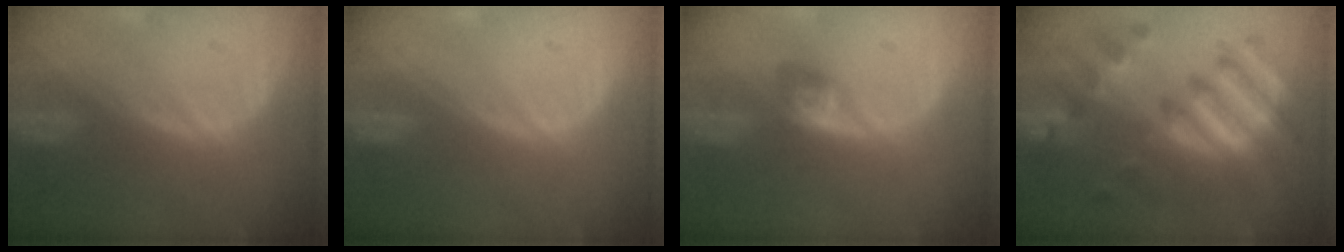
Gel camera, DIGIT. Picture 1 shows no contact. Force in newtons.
{"total": 0.0}
{"total": 2.8, "press": 2.6, "slide": 1.0}
{"total": 11.8, "press": 11.8, "slide": 1.2}